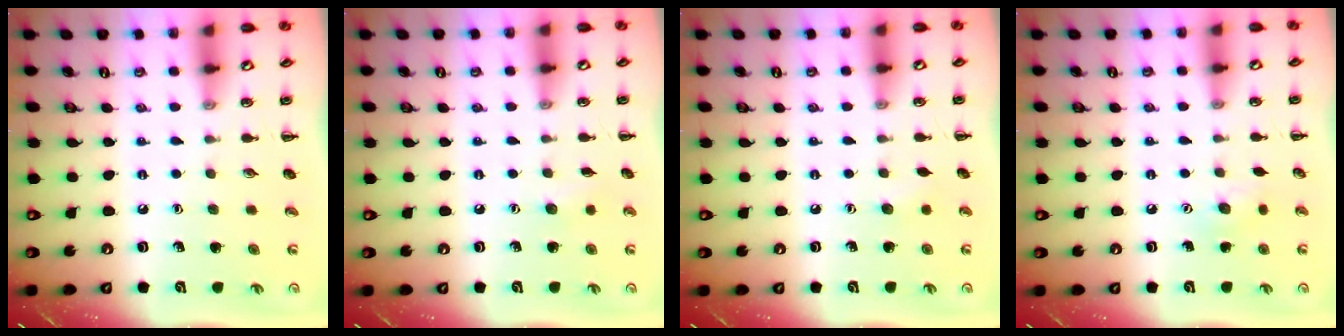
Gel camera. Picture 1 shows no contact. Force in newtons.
{"total": 4.1, "press": 3.9, "slide": 1.1}
{"total": 4.0, "press": 3.9, "slide": 0.9}
{"total": 6.7, "press": 6.5, "slide": 1.4}